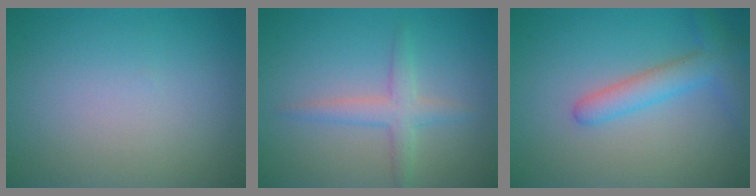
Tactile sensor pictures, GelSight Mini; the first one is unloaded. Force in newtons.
{"total": 2.4, "press": 2.4, "slide": 0.1}
{"total": 3.5, "press": 3.5, "slide": 0.2}